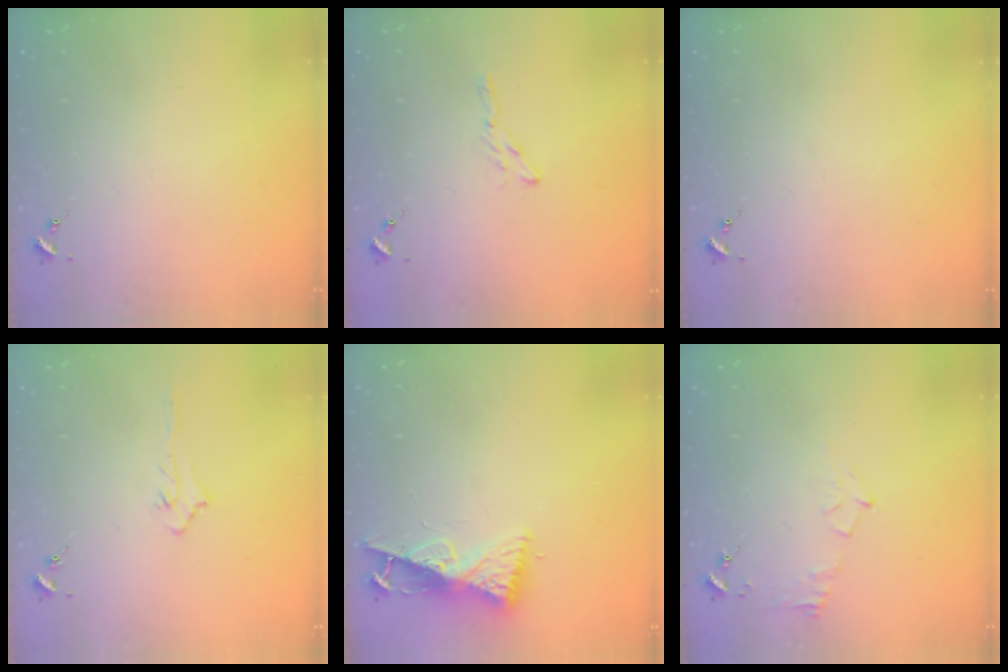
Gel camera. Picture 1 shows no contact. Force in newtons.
{"total": 2.7, "press": 2.7, "slide": 0.2}
{"total": 0.0}
{"total": 3.6, "press": 3.5, "slide": 0.7}
{"total": 8.6, "press": 8.6, "slide": 0.7}
{"total": 5.7, "press": 5.6, "slide": 1.0}